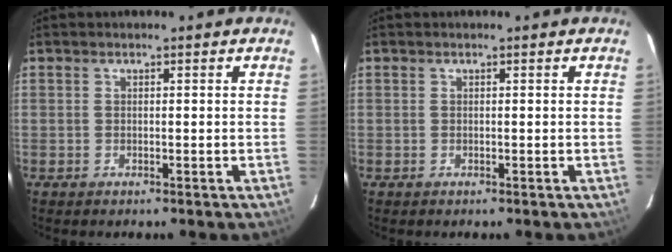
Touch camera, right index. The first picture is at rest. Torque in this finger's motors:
{"motor_torque": [0.14, -0.05, 0.08, 0.01]}